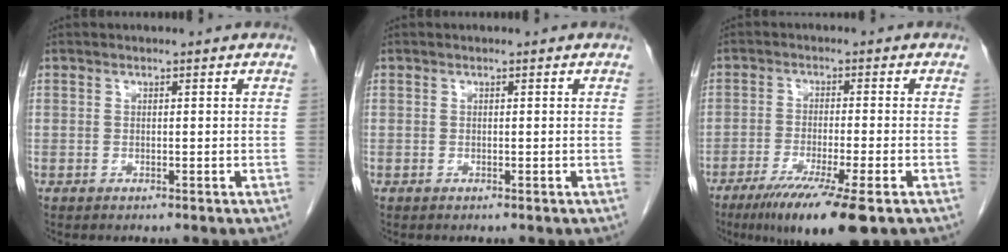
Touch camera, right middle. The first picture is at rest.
{"total": 0.0}
{"total": 11.3, "force": [-7.1, 0.3, 8.8], "torque": [-0.143, -0.030, -0.113]}